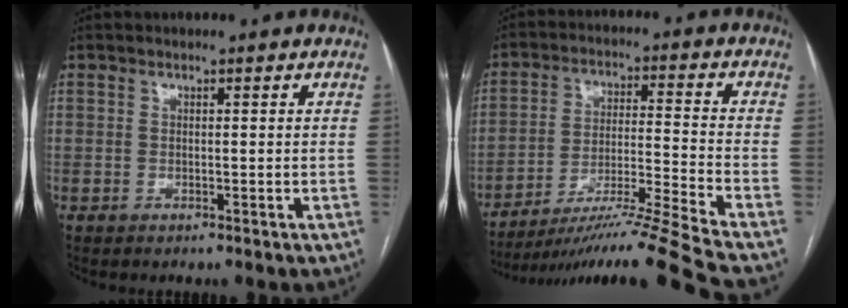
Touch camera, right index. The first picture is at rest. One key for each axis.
{"total": 17.2, "fx": -14.8, "fy": -3.6, "fz": 8.0, "tx": -0.131, "ty": -0.015, "tz": -0.248}